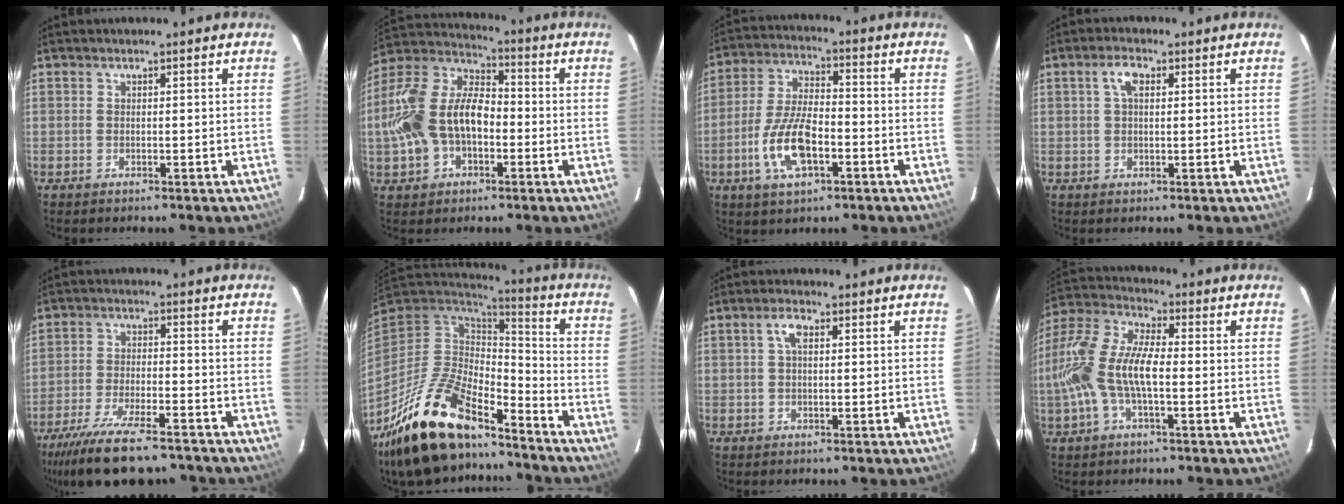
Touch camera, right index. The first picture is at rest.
{"total": 16.9, "force": [-3.2, 10.9, 12.5], "torque": [-0.281, 0.021, -0.057]}
{"total": 11.7, "force": [-4.4, 4.8, 9.7], "torque": [-0.205, -0.001, -0.078]}
{"total": 3.2, "force": [1.0, 1.6, 2.7], "torque": [-0.052, 0.010, 0.019]}
{"total": 17.1, "force": [-13.8, 4.3, 9.1], "torque": [-0.191, -0.034, -0.223]}
{"total": 22.5, "force": [-16.1, 8.2, 13.4], "torque": [-0.267, -0.028, -0.280]}
{"total": 2.8, "force": [0.8, 1.2, 2.4], "torque": [-0.048, 0.009, 0.015]}
{"total": 15.2, "force": [-2.1, 6.1, 13.7], "torque": [-0.285, 0.007, -0.046]}